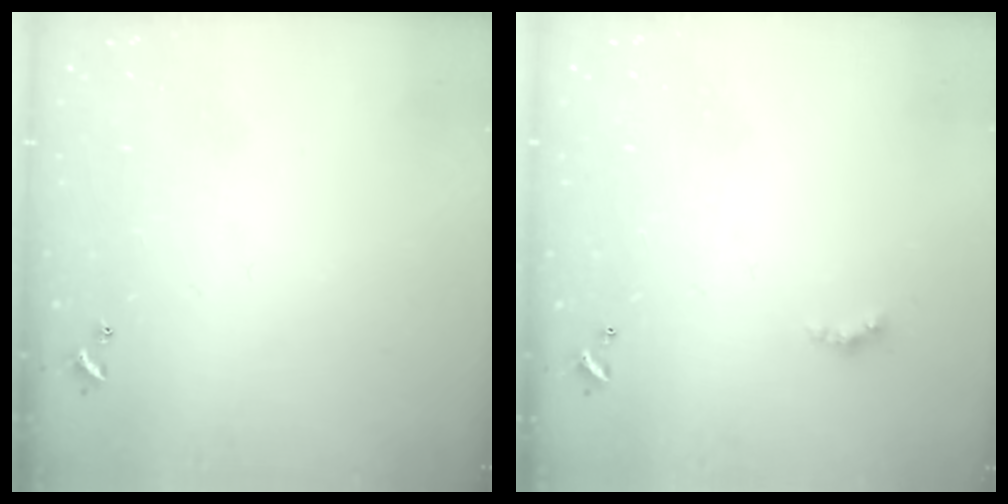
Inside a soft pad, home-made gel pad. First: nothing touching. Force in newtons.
{"total": 1.6, "press": 1.6, "slide": 0.4}